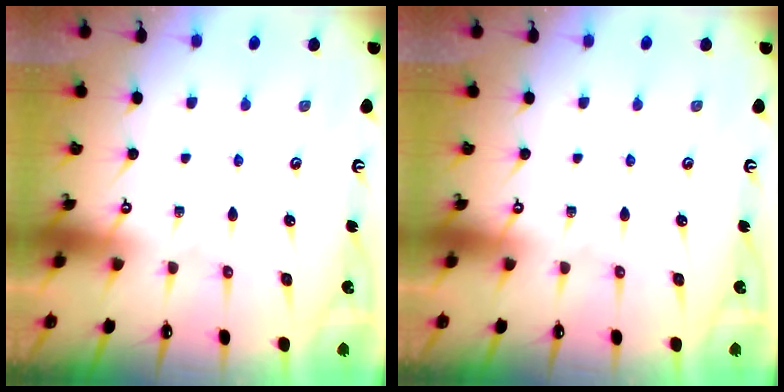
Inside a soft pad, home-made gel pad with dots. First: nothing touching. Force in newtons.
{"total": 0.0}